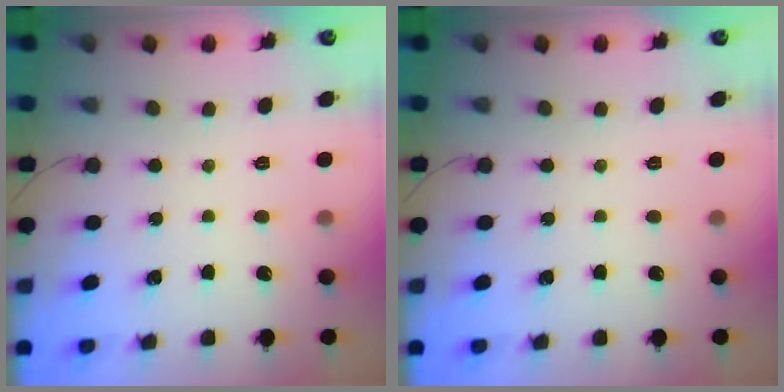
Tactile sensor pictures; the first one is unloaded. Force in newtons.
{"total": 0.0}